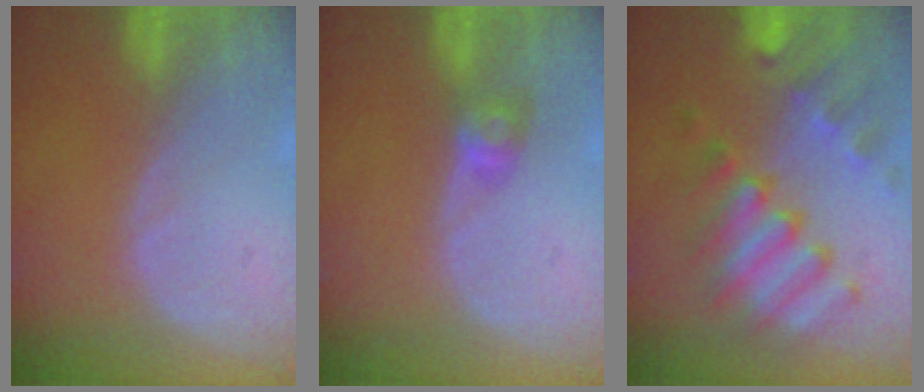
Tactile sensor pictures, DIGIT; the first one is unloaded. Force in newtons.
{"total": 2.9, "press": 2.5, "slide": 1.4}
{"total": 10.1, "press": 8.8, "slide": 4.8}